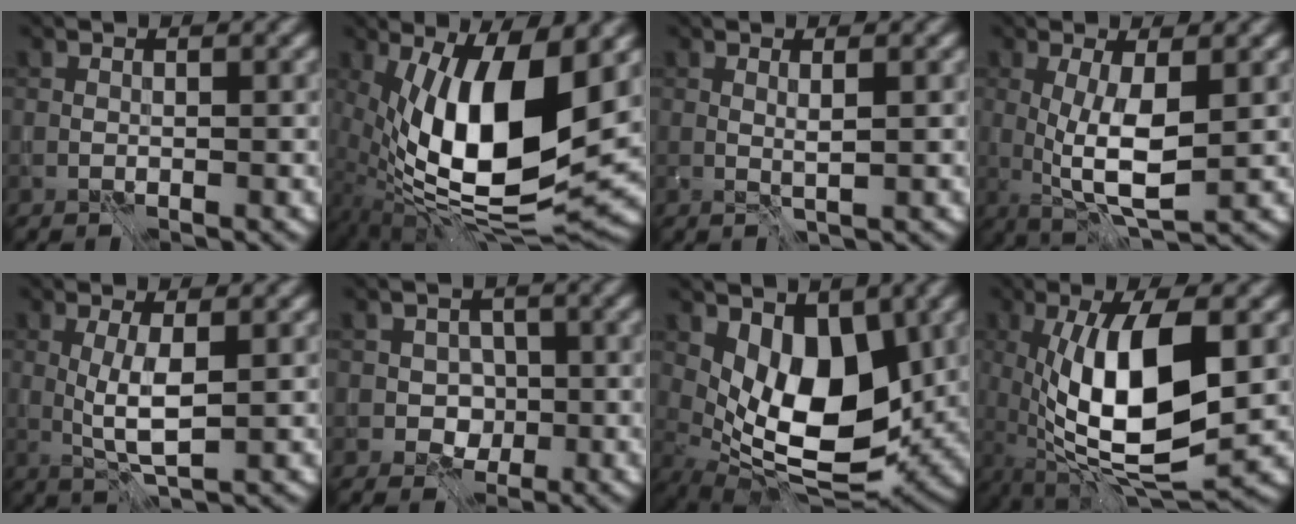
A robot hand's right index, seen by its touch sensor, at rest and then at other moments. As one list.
[{"total": 14.1, "force": [1.3, 5.2, 13.0], "torque": [-0.224, -0.007, 0.017]}, {"total": 0.8, "force": [0.3, -0.3, 0.7], "torque": [-0.013, -0.003, 0.005]}, {"total": 5.5, "force": [0.0, 1.6, 5.3], "torque": [-0.101, -0.011, 0.004]}, {"total": 3.6, "force": [0.0, 0.8, 3.5], "torque": [-0.076, 0.000, 0.000]}, {"total": 3.4, "force": [-0.4, 3.0, 1.4], "torque": [-0.003, 0.002, -0.017]}, {"total": 8.5, "force": [1.3, 4.7, 7.0], "torque": [-0.119, -0.017, 0.024]}, {"total": 11.9, "force": [-0.5, 4.1, 11.2], "torque": [-0.195, -0.005, -0.011]}]